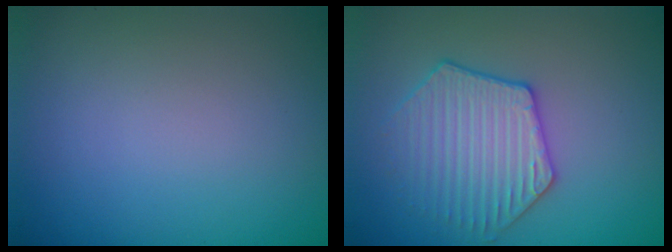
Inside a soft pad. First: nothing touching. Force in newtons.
{"total": 3.8, "press": 3.7, "slide": 0.6}